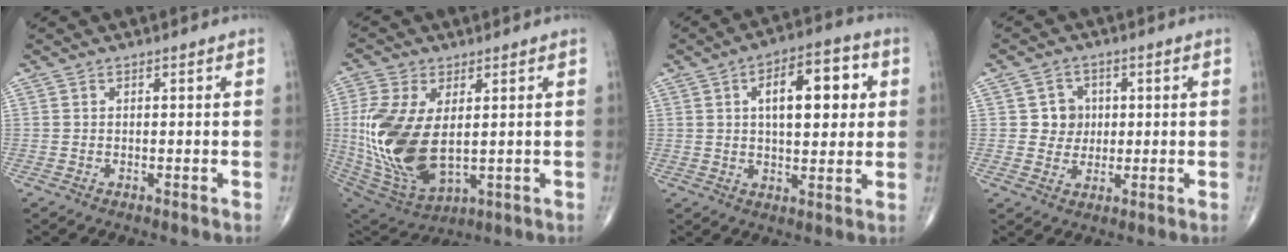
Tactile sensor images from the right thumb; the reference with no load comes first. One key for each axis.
{"total": 19.0, "fx": 0.8, "fy": 10.4, "fz": 15.9, "tx": -0.348, "ty": -0.020, "tz": 0.036}
{"total": 13.2, "fx": 3.2, "fy": 6.1, "fz": 11.3, "tx": -0.138, "ty": 0.009, "tz": 0.045}
{"total": 4.8, "fx": 0.7, "fy": 4.5, "fz": 1.4, "tx": 0.007, "ty": 0.004, "tz": 0.008}